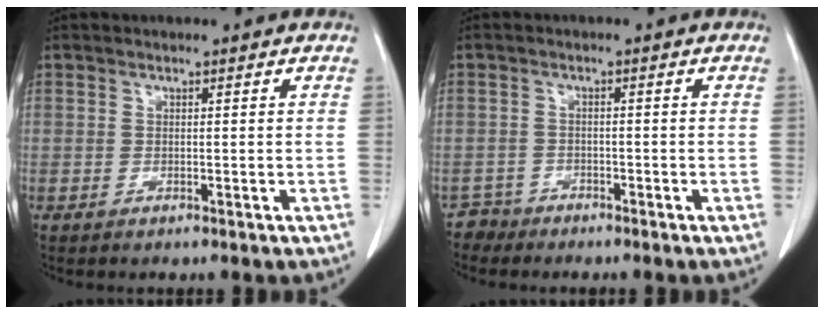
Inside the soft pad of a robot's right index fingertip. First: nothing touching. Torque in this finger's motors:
{"motor_torque": [-0.97, 0.19, -1.06, -0.21]}